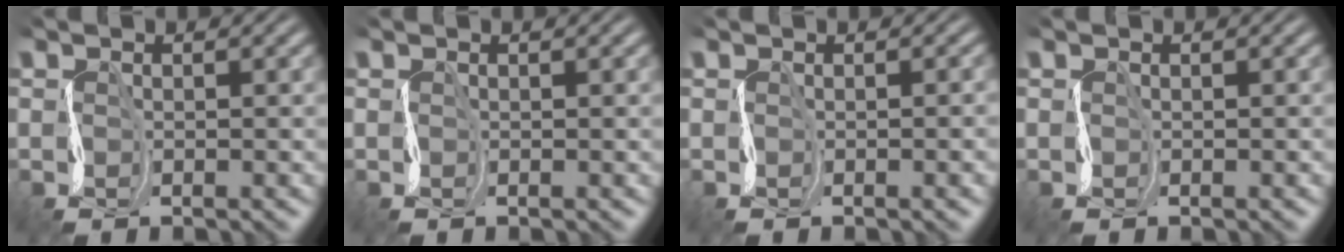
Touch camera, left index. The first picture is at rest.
{"total": 0.7, "force": [0.3, 0.2, 0.6], "torque": [-0.003, 0.005, 0.001]}
{"total": 3.9, "force": [-0.2, 1.9, 3.4], "torque": [-0.019, 0.012, -0.008]}
{"total": 0.0}